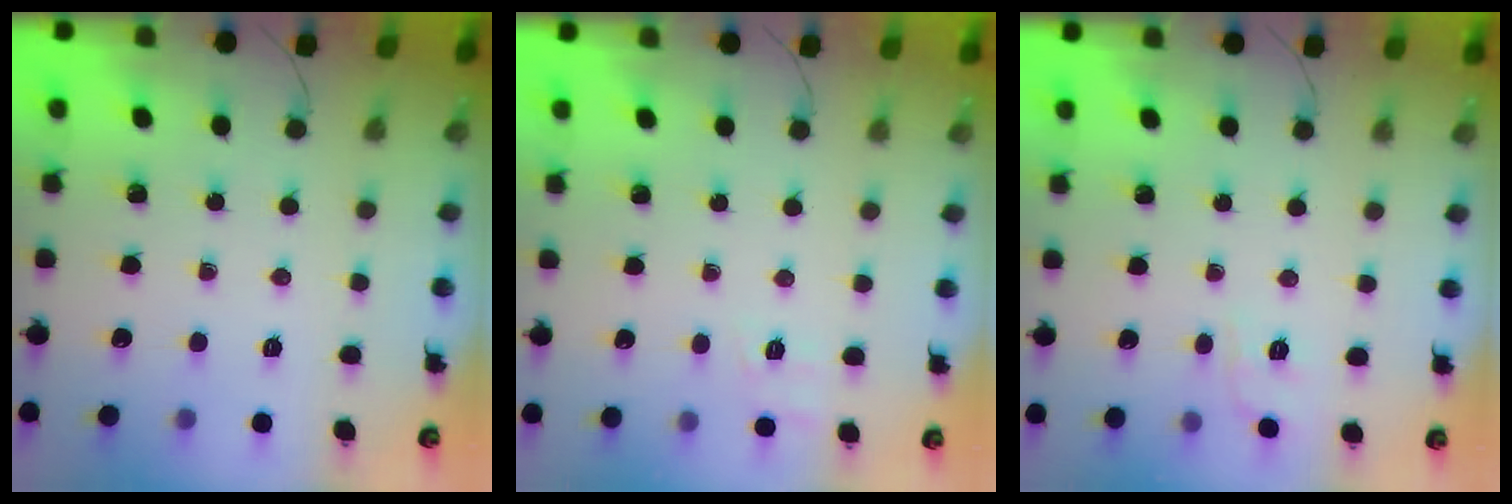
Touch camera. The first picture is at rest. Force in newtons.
{"total": 2.0, "press": 1.1, "slide": 1.7}
{"total": 5.2, "press": 4.9, "slide": 1.7}